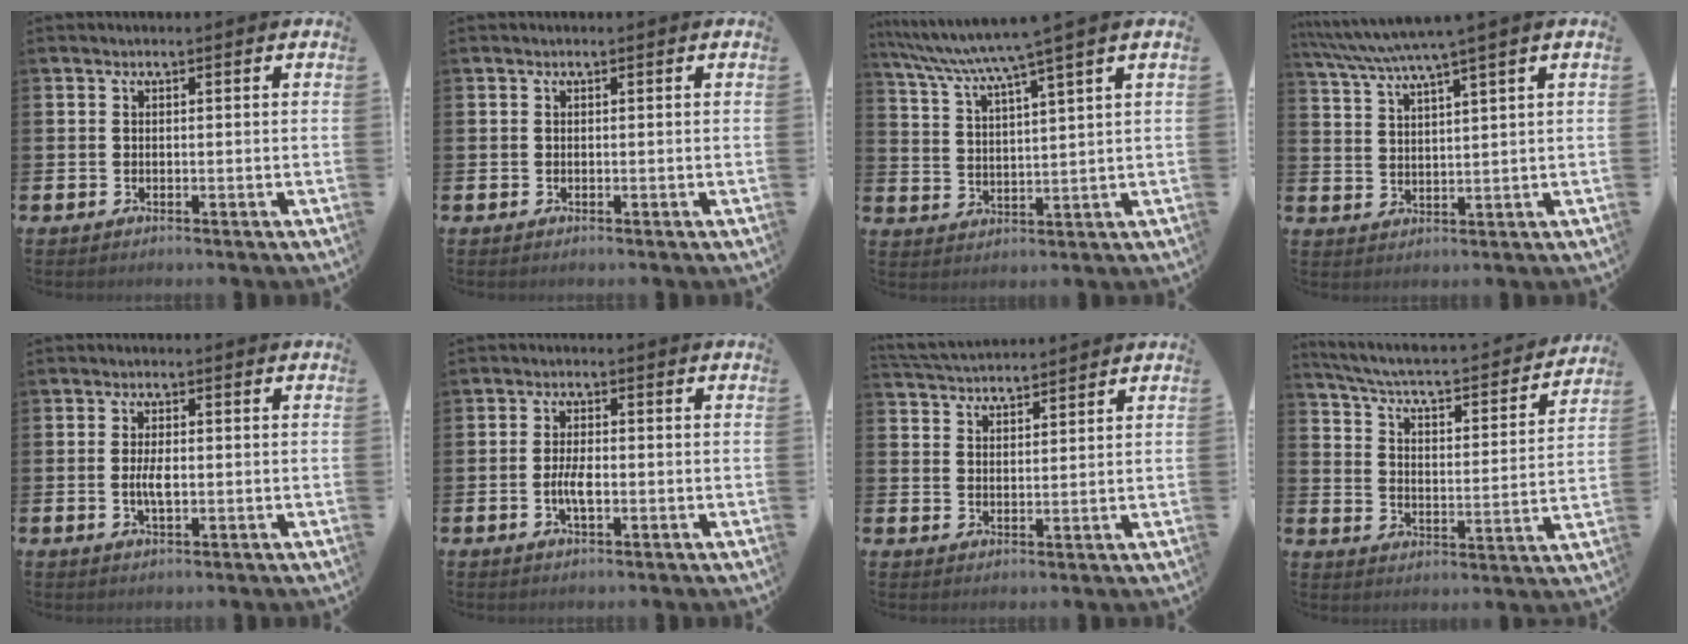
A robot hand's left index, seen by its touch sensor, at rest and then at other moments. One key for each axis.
{"total": 0.0}
{"total": 6.2, "fx": 5.5, "fy": -0.8, "fz": 2.9, "tx": -0.083, "ty": -0.030, "tz": 0.091}
{"total": 5.1, "fx": 4.4, "fy": -0.4, "fz": 2.7, "tx": -0.073, "ty": -0.018, "tz": 0.074}
{"total": 3.1, "fx": -0.2, "fy": 1.2, "fz": 2.8, "tx": -0.044, "ty": -0.002, "tz": -0.006}
{"total": 3.3, "fx": -0.7, "fy": 1.2, "fz": 3.0, "tx": -0.061, "ty": 0.000, "tz": -0.017}
{"total": 3.7, "fx": 3.7, "fy": 0.4, "fz": -0.1, "tx": -0.018, "ty": -0.017, "tz": 0.068}
{"total": 5.0, "fx": 4.5, "fy": 0.9, "fz": 1.9, "tx": -0.066, "ty": -0.040, "tz": 0.068}